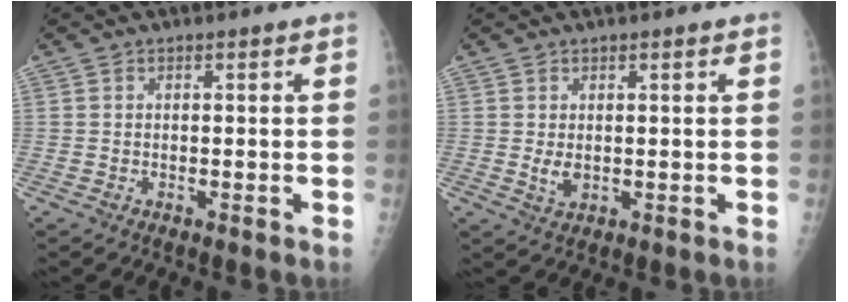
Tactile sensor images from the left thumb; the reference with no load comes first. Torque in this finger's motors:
{"motor_torque": [-0.18, 0.21, 0.16, -0.12, 0.00]}